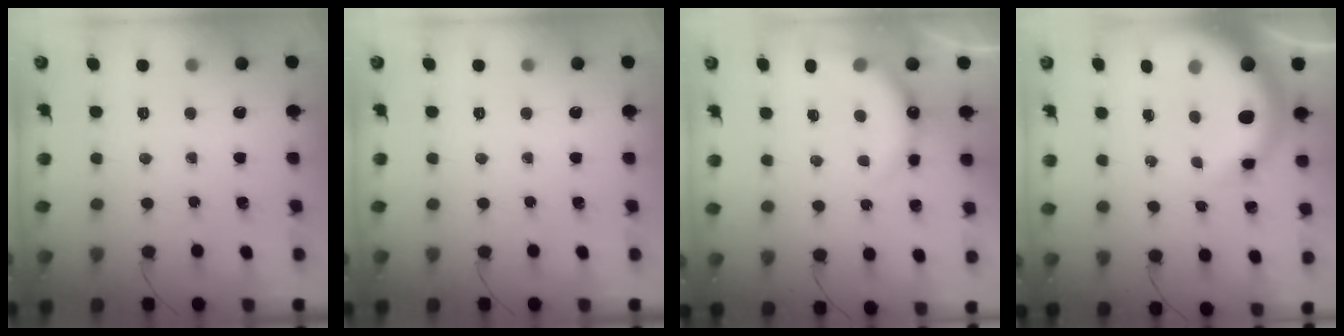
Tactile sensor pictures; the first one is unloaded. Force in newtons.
{"total": 0.0}
{"total": 9.6, "press": 9.6, "slide": 0.3}
{"total": 9.2, "press": 8.8, "slide": 2.9}